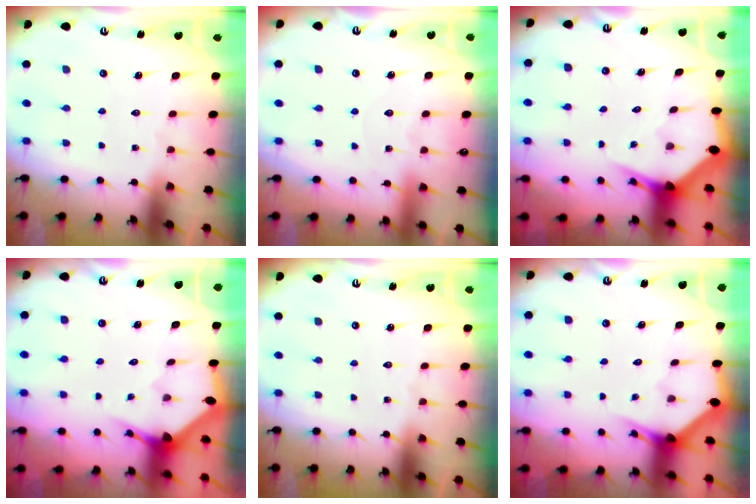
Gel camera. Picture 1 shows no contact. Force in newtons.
{"total": 3.6, "press": 3.5, "slide": 0.4}
{"total": 3.4, "press": 3.3, "slide": 0.5}
{"total": 3.1, "press": 3.1, "slide": 0.1}
{"total": 0.0}
{"total": 2.9, "press": 2.9, "slide": 0.1}